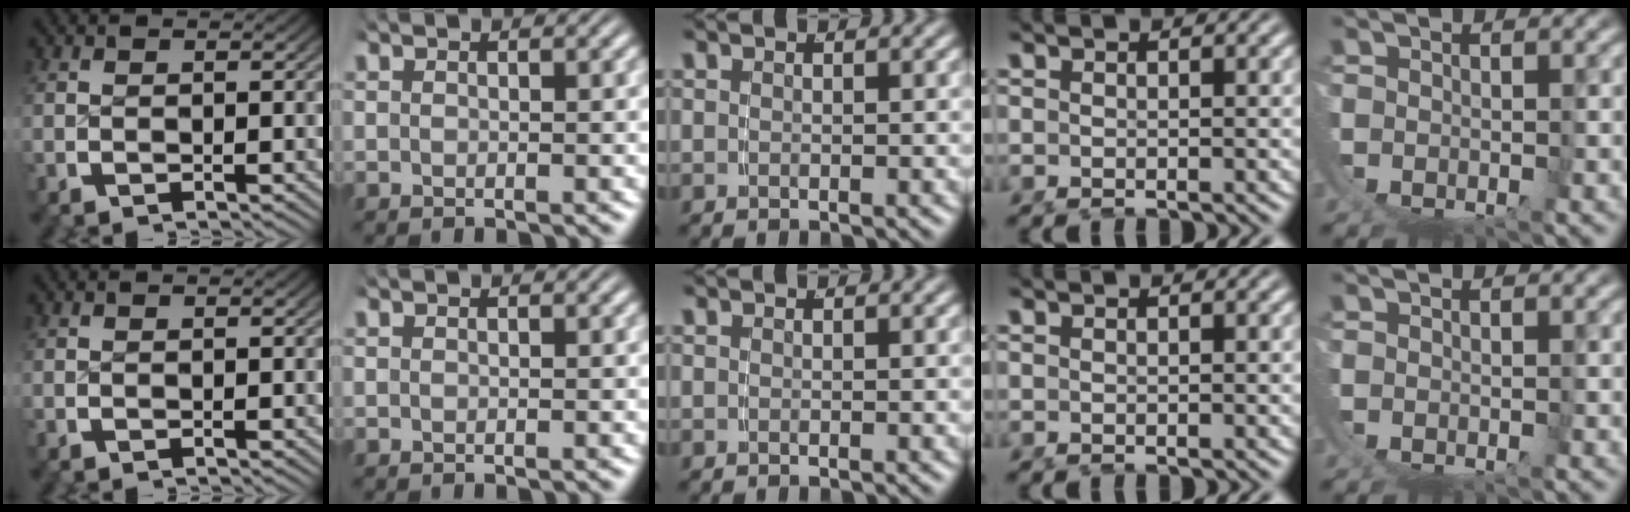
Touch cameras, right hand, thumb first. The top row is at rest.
{}